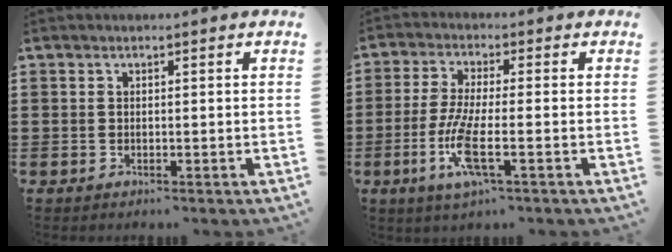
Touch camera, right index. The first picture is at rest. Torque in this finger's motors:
{"motor_torque": [1.92, -0.22, 0.84, 0.15]}